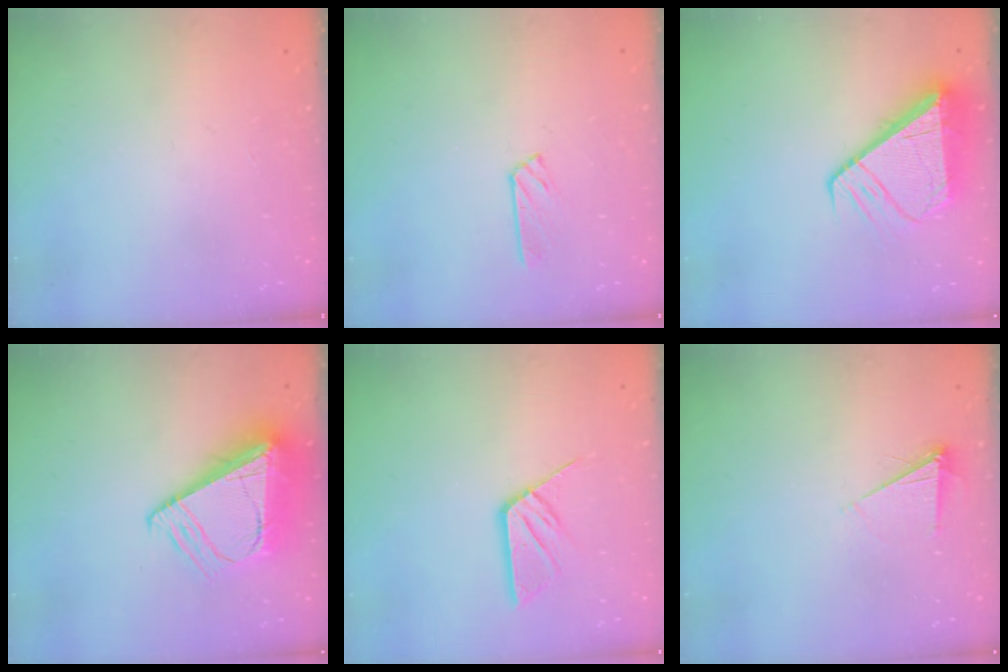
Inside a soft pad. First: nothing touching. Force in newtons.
{"total": 2.9, "press": 2.9, "slide": 0.3}
{"total": 10.9, "press": 10.8, "slide": 1.2}
{"total": 14.3, "press": 14.1, "slide": 1.9}
{"total": 9.1, "press": 9.0, "slide": 0.7}
{"total": 5.4, "press": 5.4, "slide": 0.7}